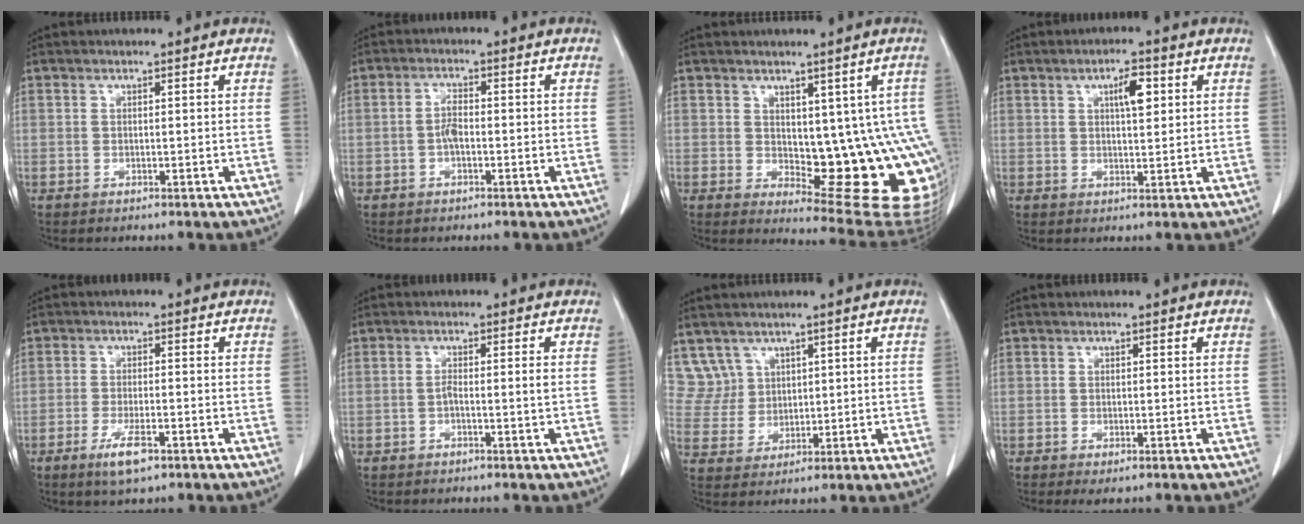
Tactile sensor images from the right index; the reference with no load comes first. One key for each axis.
{"total": 2.5, "fx": -0.7, "fy": 0.8, "fz": 2.3, "tx": -0.046, "ty": 0.004, "tz": -0.013}
{"total": 13.7, "fx": -0.3, "fy": 5.9, "fz": 12.3, "tx": -0.116, "ty": 0.003, "tz": 0.014}
{"total": 4.3, "fx": 1.6, "fy": 1.2, "fz": 3.9, "tx": -0.066, "ty": 0.004, "tz": 0.027}
{"total": 5.1, "fx": -2.9, "fy": 1.1, "fz": 4.0, "tx": -0.079, "ty": -0.006, "tz": -0.047}
{"total": 1.8, "fx": -0.6, "fy": -0.1, "fz": 1.8, "tx": -0.030, "ty": 0.001, "tz": -0.011}
{"total": 5.4, "fx": 3.4, "fy": 4.1, "fz": -0.4, "tx": 0.015, "ty": 0.006, "tz": 0.076}
{"total": 1.5, "fx": -0.9, "fy": 0.4, "fz": 1.2, "tx": -0.017, "ty": -0.003, "tz": -0.011}